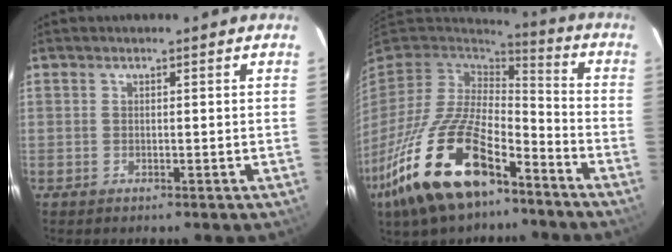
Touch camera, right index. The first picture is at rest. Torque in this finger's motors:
{"motor_torque": [2.05, -0.09, 1.06, 0.21]}